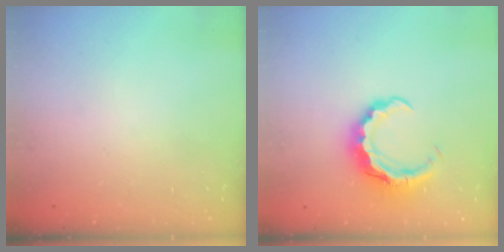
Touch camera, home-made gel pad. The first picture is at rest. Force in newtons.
{"total": 8.2, "press": 8.1, "slide": 0.7}